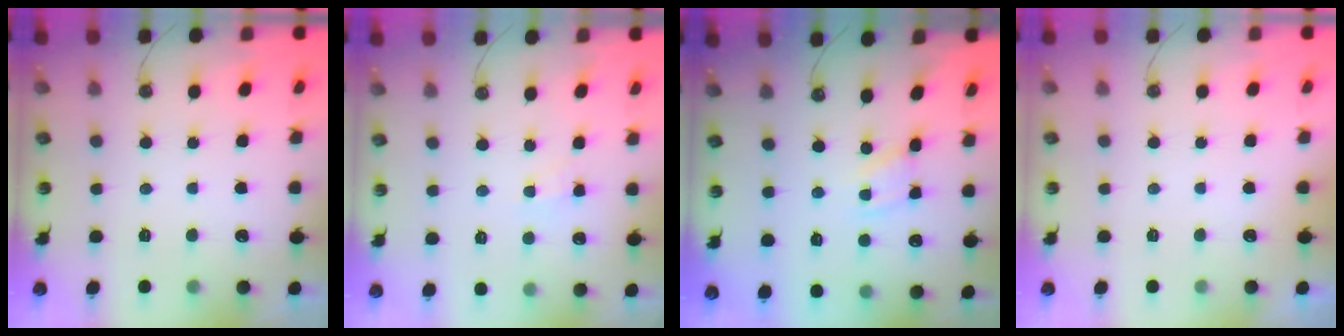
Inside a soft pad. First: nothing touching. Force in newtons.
{"total": 2.1, "press": 2.1, "slide": 0.3}
{"total": 1.2, "press": 1.2, "slide": 0.2}
{"total": 0.0}